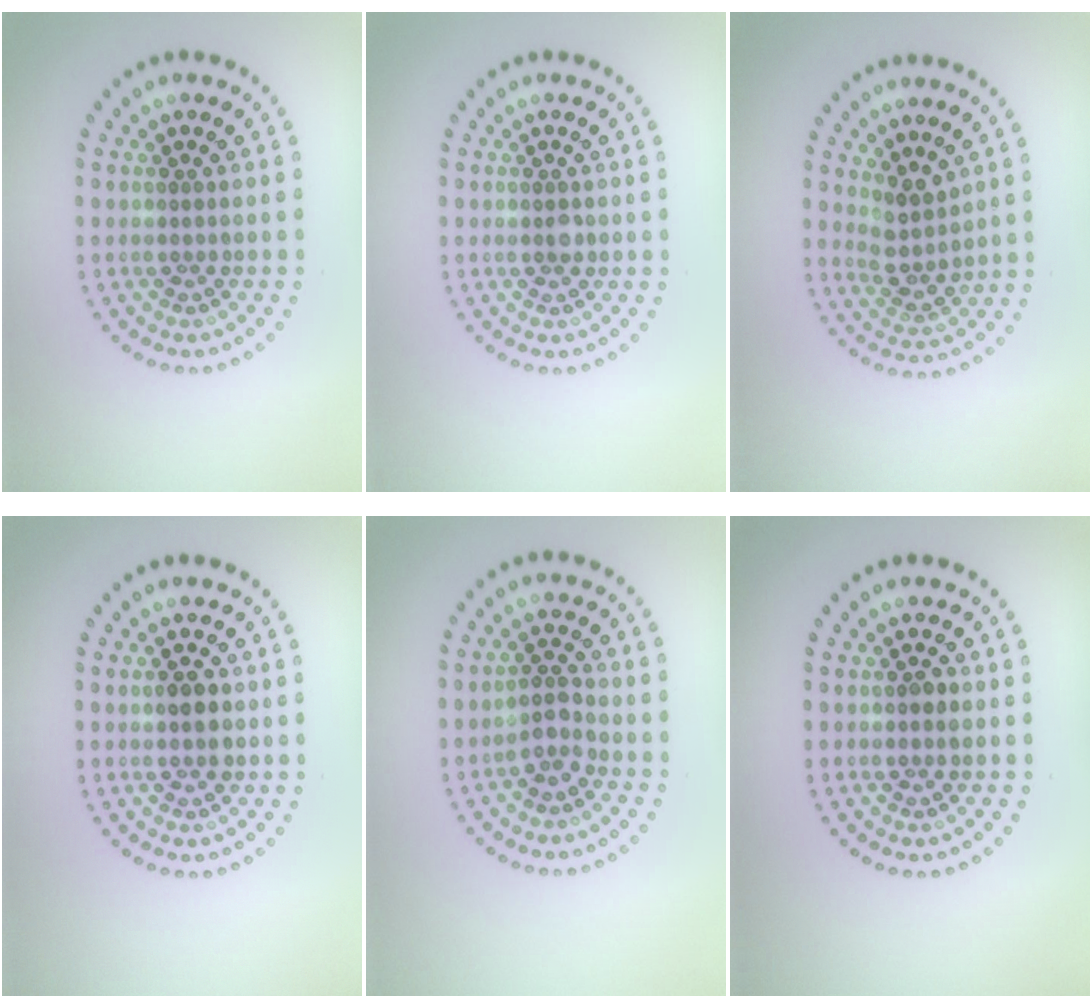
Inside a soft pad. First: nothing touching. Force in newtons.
{"total": 1.0, "press": 1.0, "slide": 0.2}
{"total": 2.7, "press": 2.1, "slide": 1.7}
{"total": 2.4, "press": 2.4, "slide": 0.2}
{"total": 2.0, "press": 1.6, "slide": 1.1}
{"total": 1.2, "press": 1.2, "slide": 0.3}